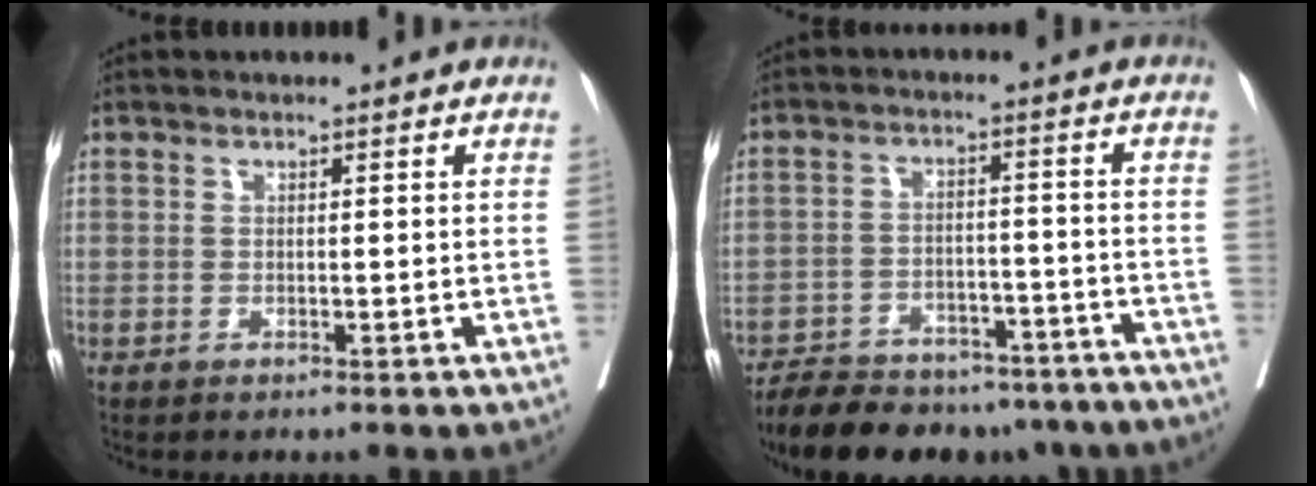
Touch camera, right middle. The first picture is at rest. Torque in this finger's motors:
{"motor_torque": [0.88, -1.22, 0.21, 0.06]}